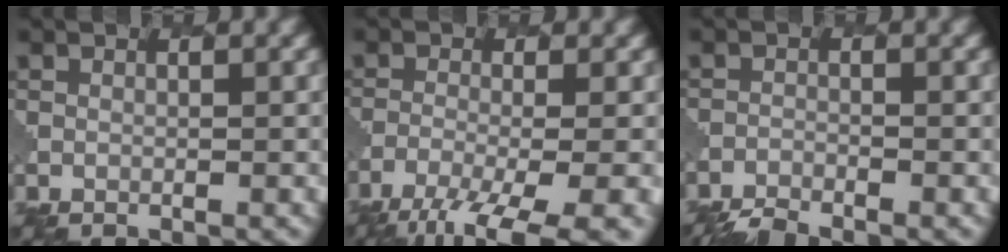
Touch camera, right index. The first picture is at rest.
{"total": 7.9, "force": [-5.3, 1.9, 5.6], "torque": [-0.096, -0.016, -0.089]}
{"total": 3.1, "force": [-3.0, 0.2, 0.7], "torque": [-0.020, -0.015, -0.056]}